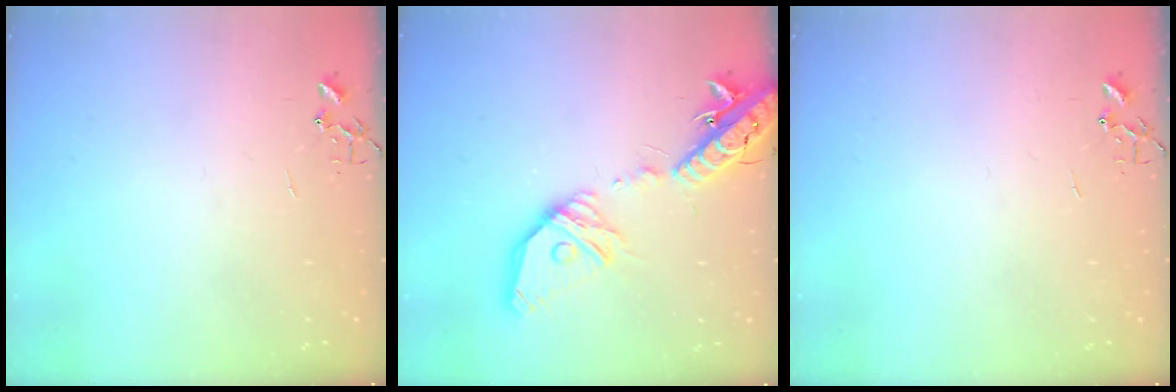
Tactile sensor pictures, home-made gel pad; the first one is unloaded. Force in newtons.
{"total": 23.1, "press": 22.8, "slide": 3.6}
{"total": 0.0}